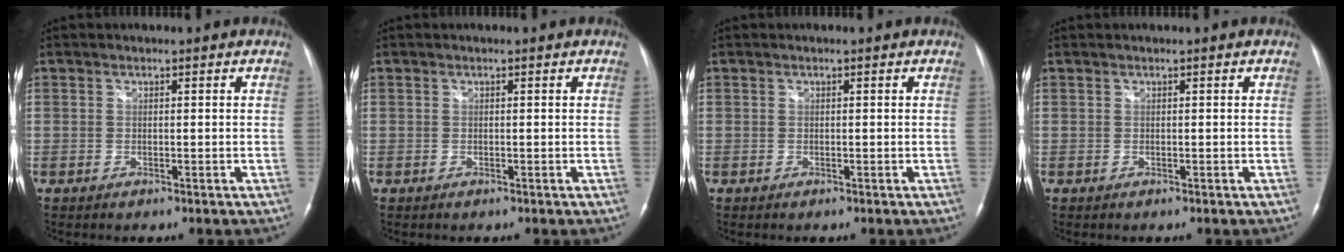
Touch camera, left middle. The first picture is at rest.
{"total": 0.0}
{"total": 0.0}
{"total": 0.0}